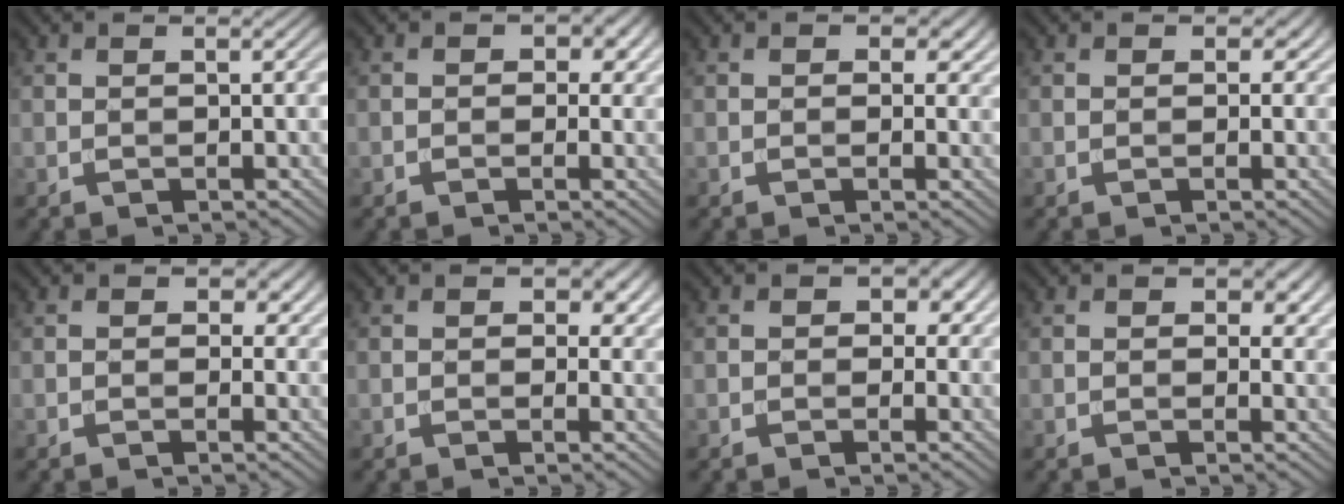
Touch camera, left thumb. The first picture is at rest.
{"total": 2.4, "force": [0.3, 2.0, 1.4], "torque": [-0.021, -0.001, -0.001]}
{"total": 2.4, "force": [0.6, 2.0, 1.3], "torque": [-0.024, -0.008, 0.001]}
{"total": 1.4, "force": [0.2, 1.3, 0.5], "torque": [-0.012, -0.007, -0.001]}
{"total": 2.6, "force": [0.5, 2.1, 1.5], "torque": [-0.026, -0.003, -0.001]}
{"total": 2.9, "force": [0.8, 2.2, 1.7], "torque": [-0.028, -0.009, 0.004]}
{"total": 3.3, "force": [0.6, 2.7, 1.7], "torque": [-0.018, 0.002, -0.003]}
{"total": 2.7, "force": [0.8, 1.9, 1.8], "torque": [-0.028, -0.008, 0.009]}